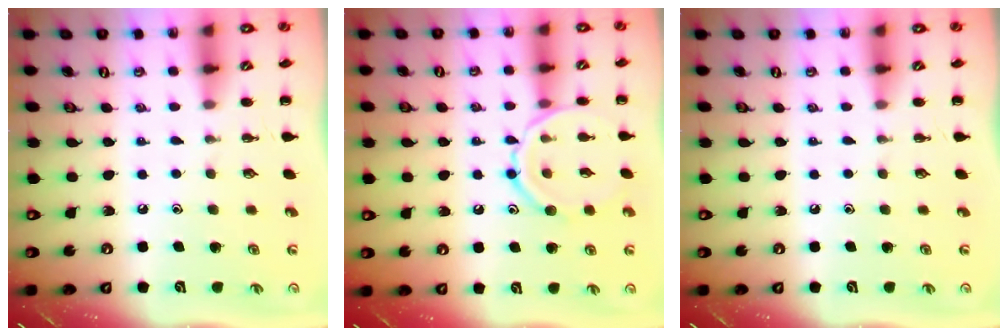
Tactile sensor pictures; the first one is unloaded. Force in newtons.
{"total": 12.1, "press": 12.1, "slide": 0.3}
{"total": 0.0}